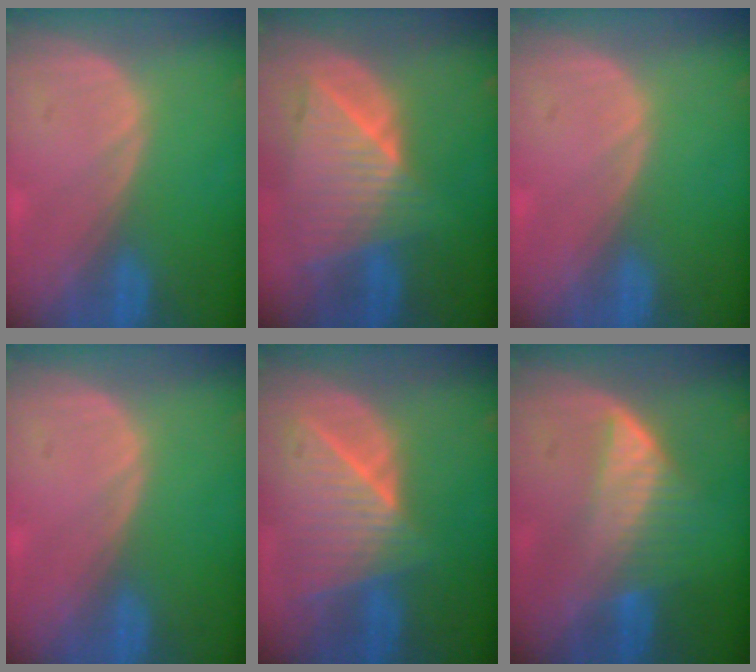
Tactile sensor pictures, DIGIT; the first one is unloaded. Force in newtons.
{"total": 9.0, "press": 8.0, "slide": 4.2}
{"total": 0.0}
{"total": 0.0}
{"total": 9.0, "press": 8.0, "slide": 4.1}
{"total": 6.9, "press": 6.1, "slide": 3.2}